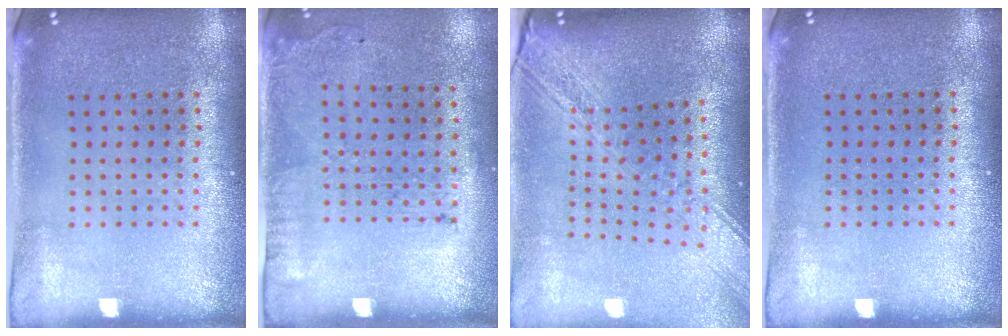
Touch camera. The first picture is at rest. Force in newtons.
{"total": 1.7, "press": 1.1, "slide": 1.3}
{"total": 2.9, "press": 2.2, "slide": 1.9}
{"total": 0.0}